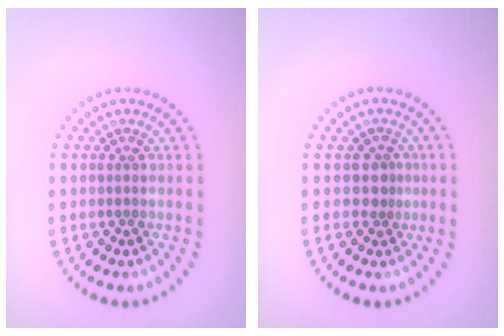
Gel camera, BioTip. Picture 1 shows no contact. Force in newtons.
{"total": 1.3, "press": 0.9, "slide": 0.9}